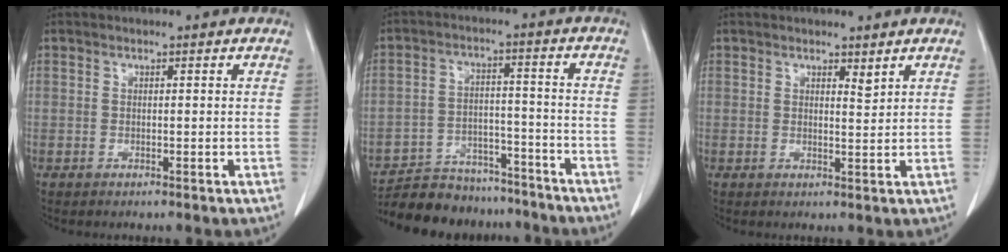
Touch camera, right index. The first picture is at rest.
{"total": 14.7, "force": [-13.5, 5.1, 2.9], "torque": [-0.046, 0.027, -0.198]}
{"total": 1.4, "force": [1.2, 0.3, 0.8], "torque": [-0.015, -0.010, 0.020]}